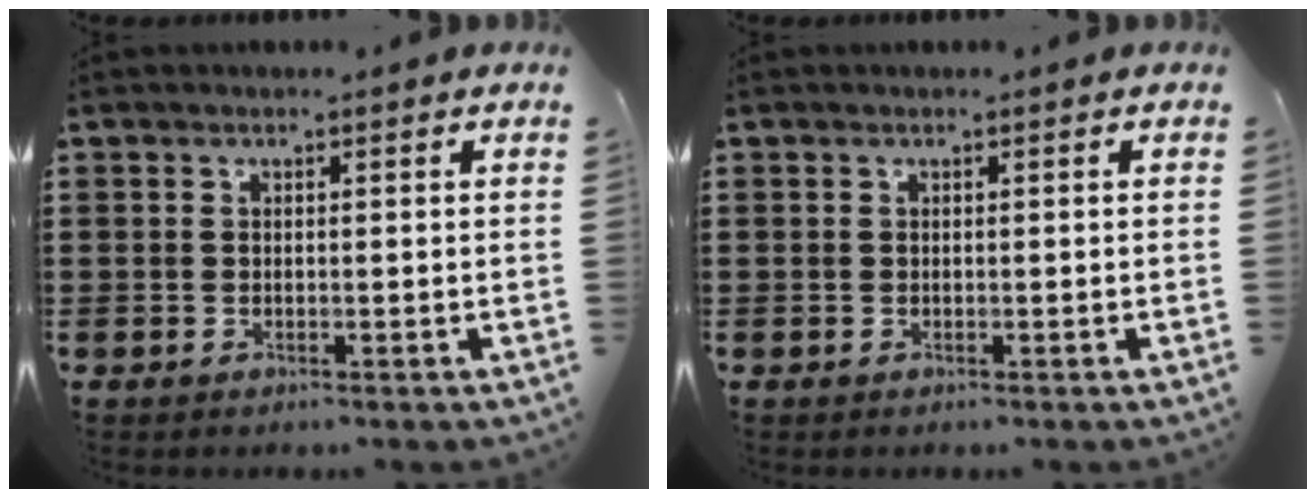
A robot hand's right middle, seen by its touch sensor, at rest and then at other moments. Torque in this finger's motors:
{"motor_torque": [0.00, 0.00, 0.00, 0.00]}